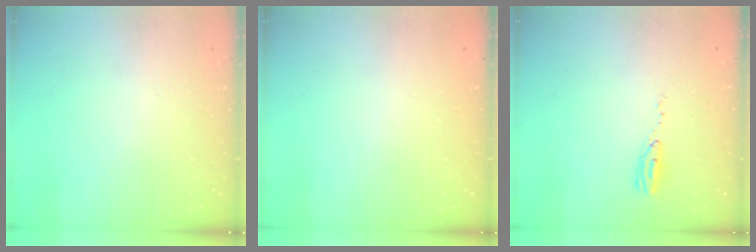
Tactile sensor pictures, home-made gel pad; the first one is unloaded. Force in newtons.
{"total": 0.0}
{"total": 5.0, "press": 4.7, "slide": 1.5}